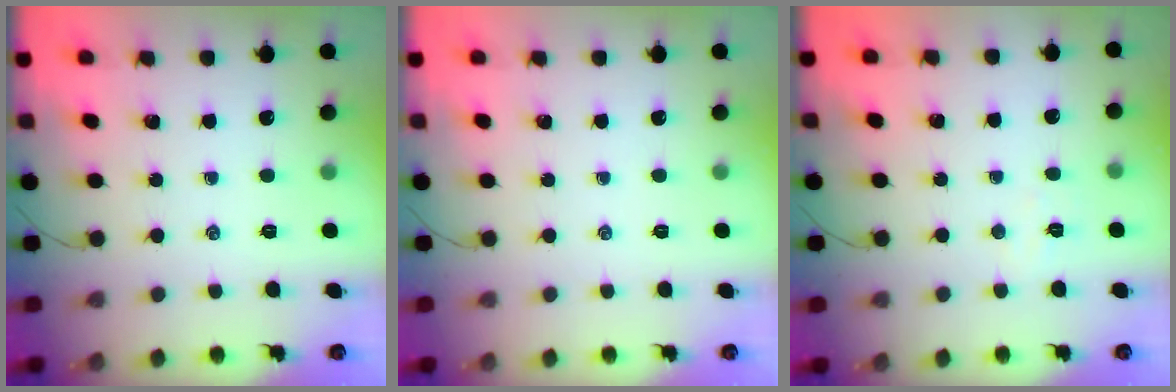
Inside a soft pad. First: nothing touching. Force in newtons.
{"total": 0.0}
{"total": 2.7, "press": 2.6, "slide": 0.7}